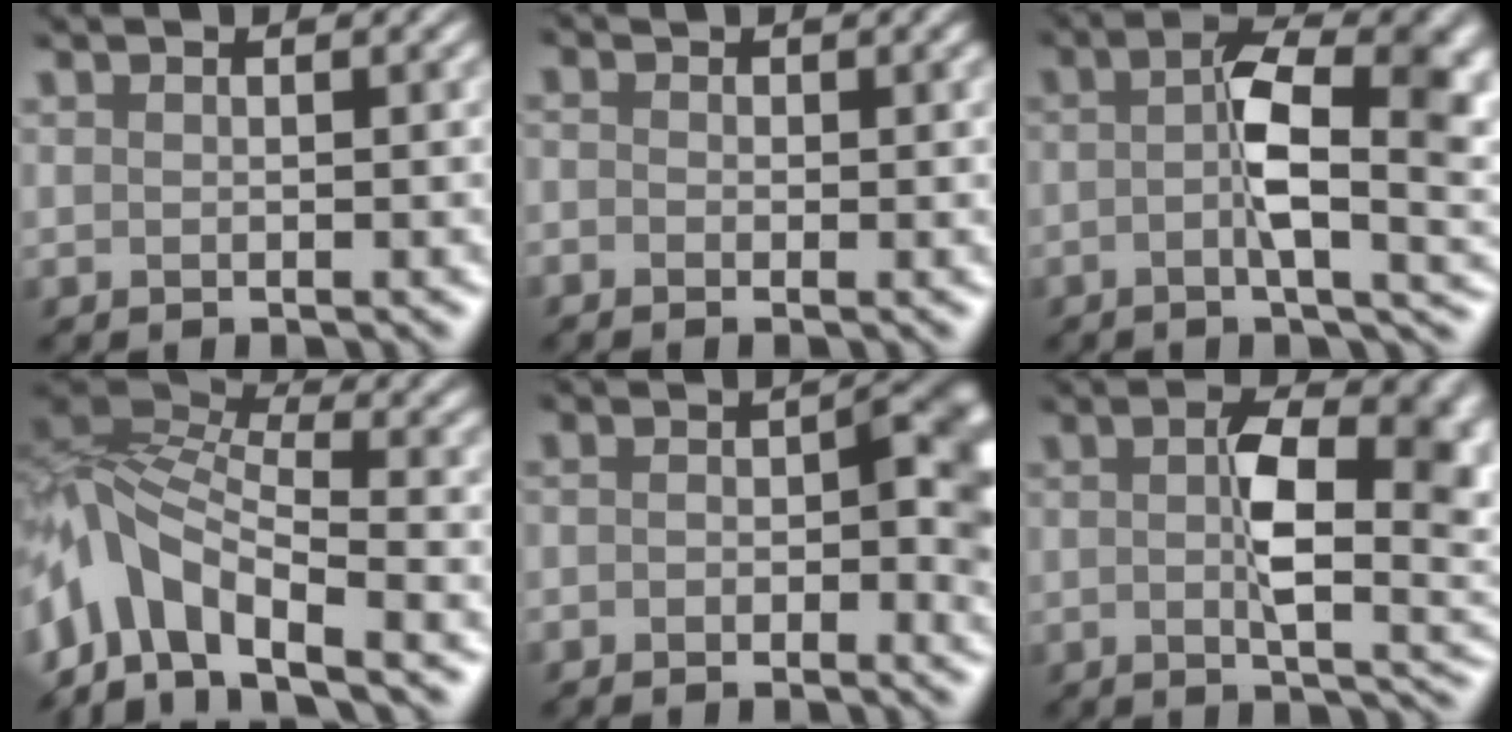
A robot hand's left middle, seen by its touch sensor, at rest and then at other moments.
{"total": 1.9, "force": [-1.6, -0.8, -0.7], "torque": [-0.010, -0.002, 0.000]}
{"total": 5.4, "force": [-0.8, 0.7, 5.3], "torque": [-0.111, 0.012, 0.003]}
{"total": 6.8, "force": [-4.1, 3.0, 4.6], "torque": [-0.115, 0.012, -0.069]}
{"total": 2.8, "force": [-2.0, 0.5, 1.9], "torque": [-0.049, 0.001, -0.014]}
{"total": 5.8, "force": [-0.1, 1.1, 5.7], "torque": [-0.108, 0.006, 0.014]}